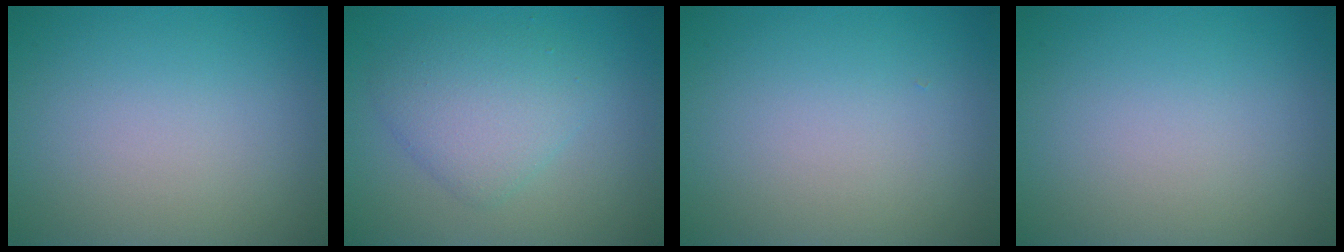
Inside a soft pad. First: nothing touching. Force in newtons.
{"total": 3.8, "press": 3.8, "slide": 0.3}
{"total": 0.0}
{"total": 0.0}